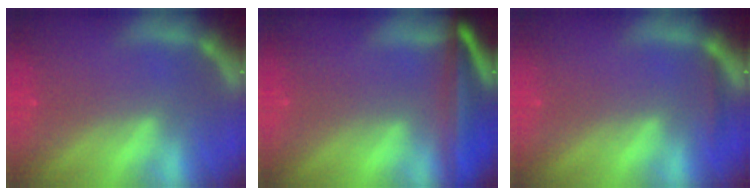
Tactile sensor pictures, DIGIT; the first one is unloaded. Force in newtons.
{"total": 9.5}
{"total": 0.9}